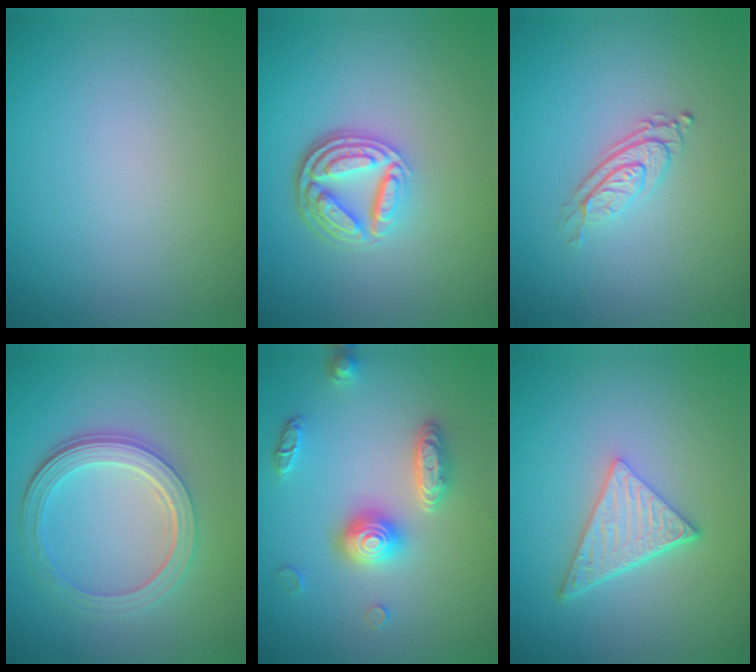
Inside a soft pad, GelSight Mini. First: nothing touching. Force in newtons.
{"total": 5.3, "press": 3.7, "slide": 3.8}
{"total": 2.9, "press": 1.9, "slide": 2.2}
{"total": 5.1, "press": 3.7, "slide": 3.5}
{"total": 3.9, "press": 3.5, "slide": 1.8}
{"total": 4.7, "press": 3.4, "slide": 3.3}